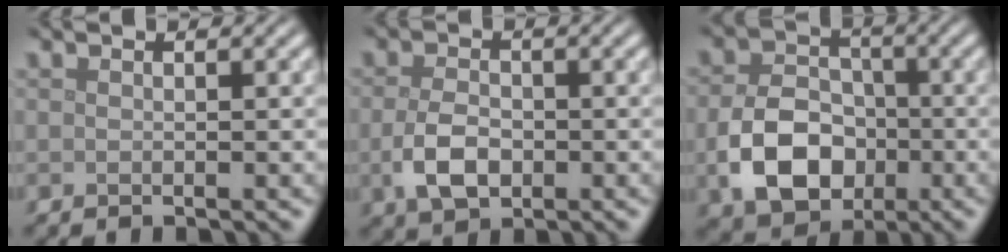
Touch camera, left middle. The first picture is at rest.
{"total": 3.8, "force": [-0.9, 2.5, 2.7], "torque": [-0.064, -0.005, -0.018]}
{"total": 7.4, "force": [-2.2, 5.5, 4.5], "torque": [-0.089, -0.008, -0.038]}